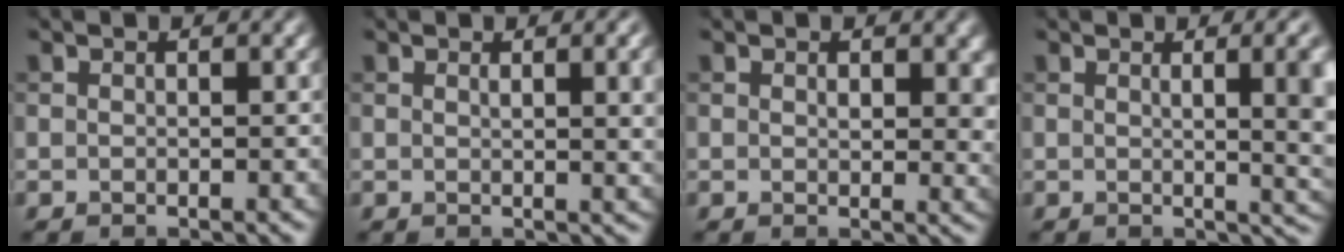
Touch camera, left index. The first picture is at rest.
{"total": 5.1, "force": [1.1, 2.0, 4.5], "torque": [-0.029, 0.008, 0.017]}
{"total": 3.2, "force": [0.8, 1.8, 2.5], "torque": [-0.028, -0.004, 0.014]}
{"total": 8.1, "force": [1.0, 3.4, 7.3], "torque": [-0.035, 0.010, 0.010]}